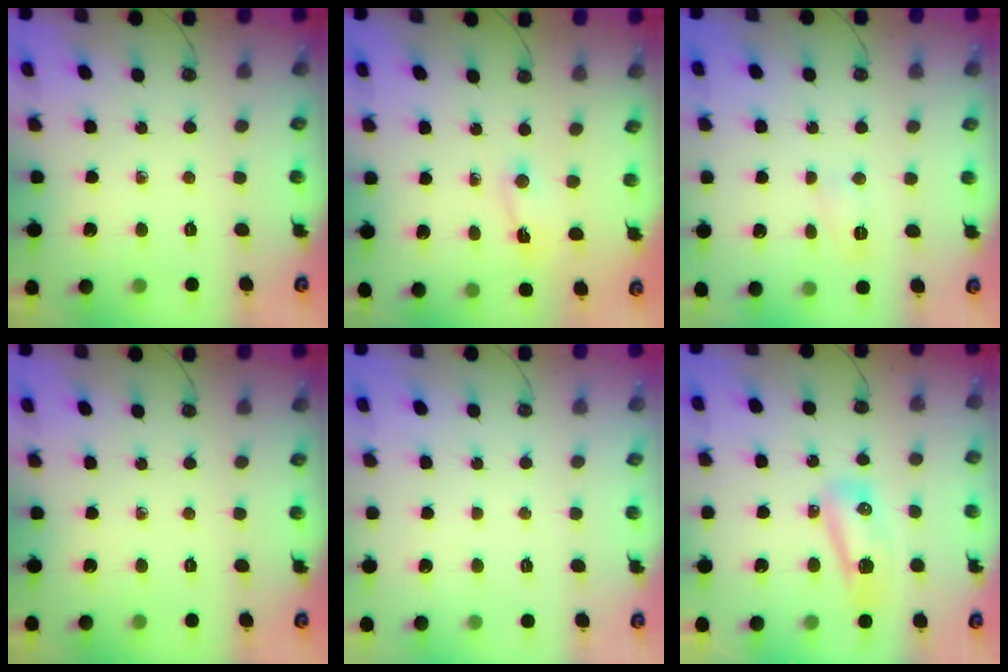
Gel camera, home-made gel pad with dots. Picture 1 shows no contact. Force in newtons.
{"total": 1.4, "press": 1.4, "slide": 0.1}
{"total": 4.7, "press": 4.7, "slide": 0.5}
{"total": 0.0}
{"total": 1.2, "press": 1.2, "slide": 0.0}
{"total": 8.1, "press": 7.8, "slide": 2.1}